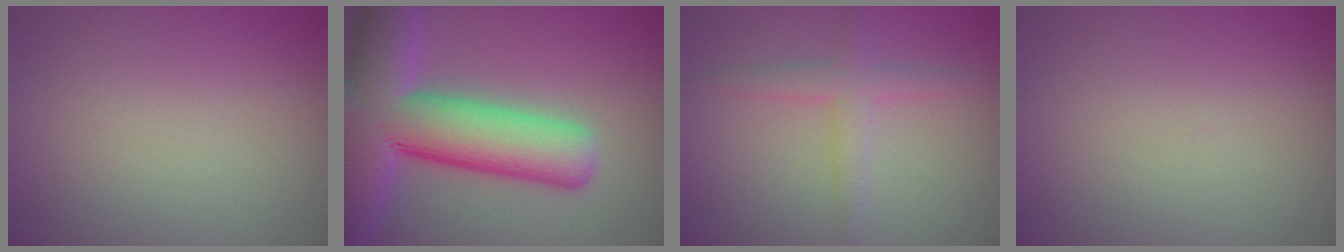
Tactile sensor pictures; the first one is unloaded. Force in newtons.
{"total": 13.1, "press": 13.1, "slide": 0.8}
{"total": 2.5, "press": 2.5, "slide": 0.1}
{"total": 0.0}